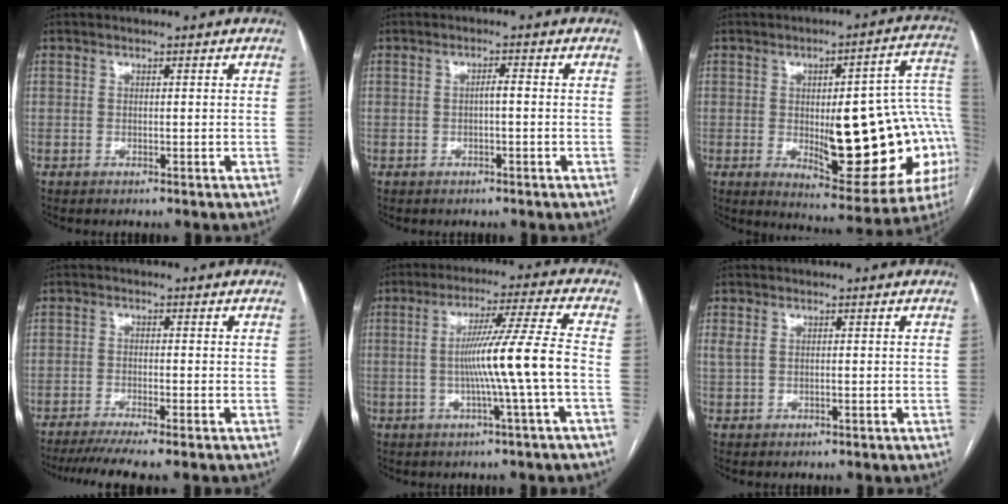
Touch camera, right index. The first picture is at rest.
{"total": 1.5, "force": [-0.2, 0.2, 1.4], "torque": [-0.020, 0.004, -0.003]}
{"total": 24.3, "force": [-3.0, 6.8, 23.1], "torque": [-0.223, 0.021, -0.016]}
{"total": 8.0, "force": [-6.5, -0.2, 4.7], "torque": [-0.063, -0.015, -0.101]}
{"total": 10.5, "force": [-1.7, -2.0, 10.1], "torque": [-0.174, 0.008, -0.025]}
{"total": 1.6, "force": [0.3, 0.8, 1.3], "torque": [-0.041, 0.011, 0.013]}